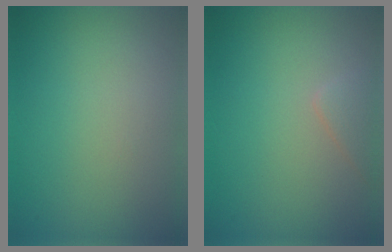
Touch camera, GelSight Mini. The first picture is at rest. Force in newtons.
{"total": 1.3, "press": 1.3, "slide": 0.1}